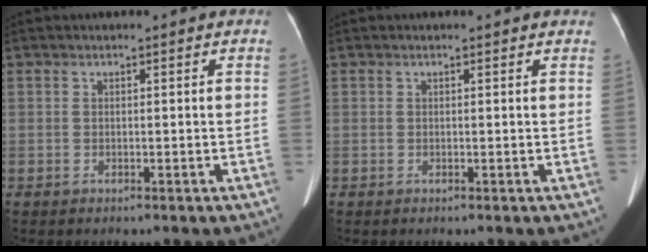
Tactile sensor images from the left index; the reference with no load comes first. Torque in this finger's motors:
{"motor_torque": [-0.10, -0.08, 0.06, -0.01]}